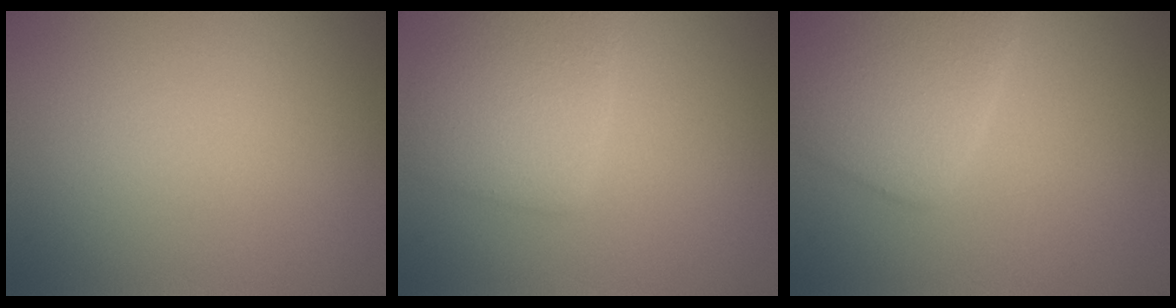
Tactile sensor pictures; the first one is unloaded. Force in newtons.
{"total": 3.8, "press": 3.7, "slide": 0.3}
{"total": 4.4, "press": 4.4, "slide": 0.1}